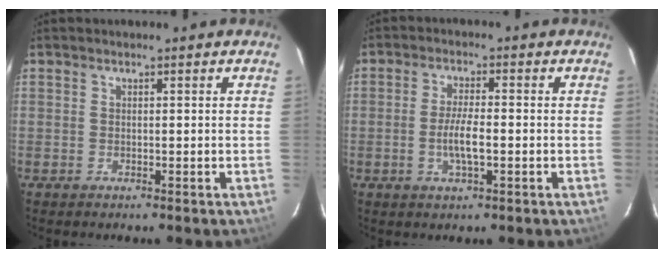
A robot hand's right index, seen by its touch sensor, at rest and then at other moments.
{"total": 5.2, "force": [-1.3, 1.1, 4.9], "torque": [-0.097, -0.001, -0.023]}